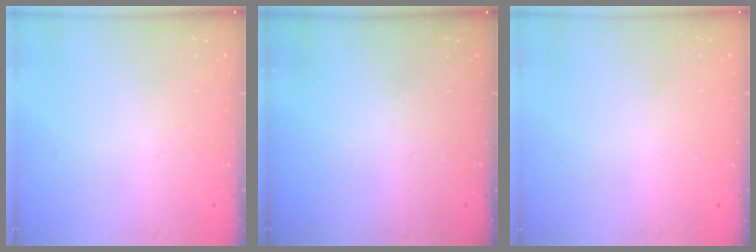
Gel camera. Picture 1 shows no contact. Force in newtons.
{"total": 0.0}
{"total": 0.0}